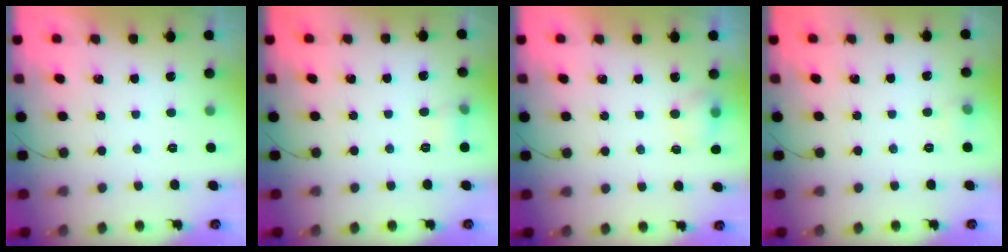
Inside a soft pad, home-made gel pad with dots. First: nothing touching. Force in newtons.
{"total": 5.0, "press": 4.7, "slide": 1.7}
{"total": 5.1, "press": 4.9, "slide": 1.4}
{"total": 5.0, "press": 3.7, "slide": 3.3}